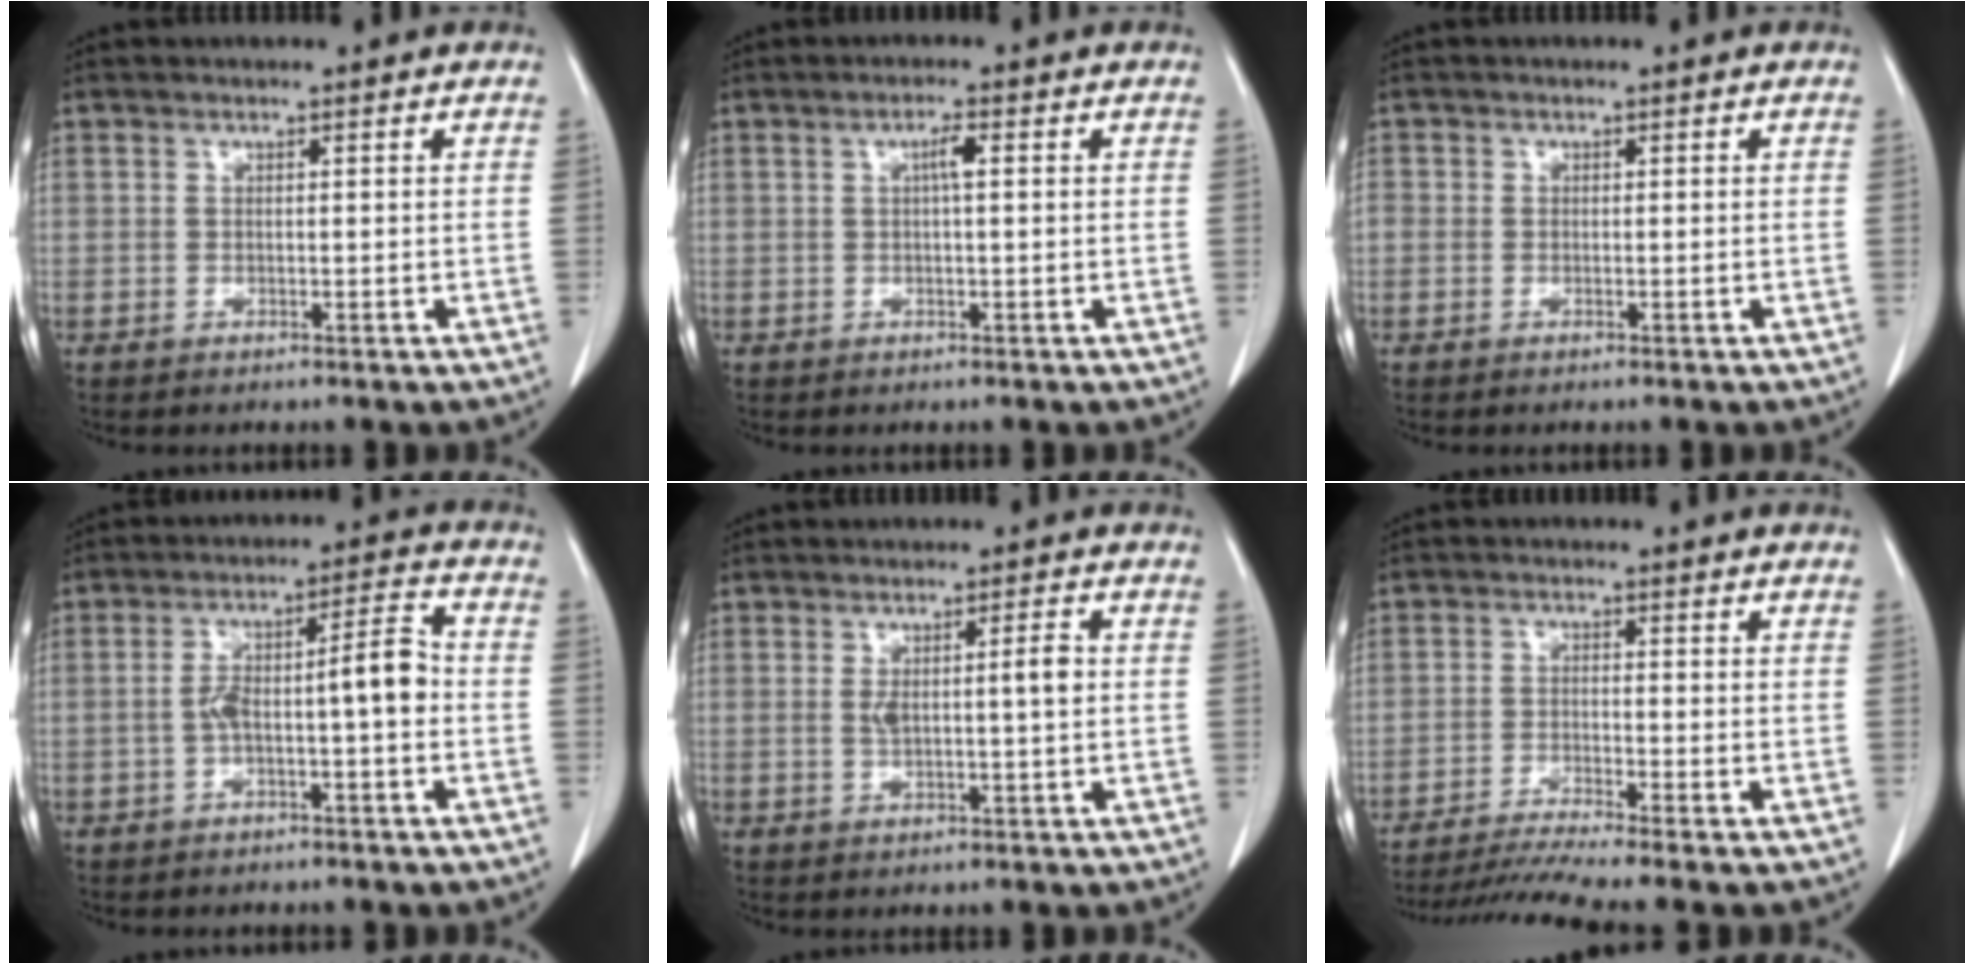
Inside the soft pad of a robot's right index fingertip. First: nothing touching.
{"total": 2.1, "force": [0.4, 0.2, 2.0], "torque": [-0.036, 0.004, 0.006]}
{"total": 1.2, "force": [-0.1, 1.0, 0.6], "torque": [-0.019, 0.009, -0.002]}
{"total": 7.6, "force": [-1.3, 1.3, 7.4], "torque": [-0.125, 0.032, -0.020]}
{"total": 4.0, "force": [0.6, 0.5, 3.9], "torque": [-0.067, 0.007, 0.012]}
{"total": 7.6, "force": [-6.6, -2.0, 3.2], "torque": [-0.051, -0.020, -0.114]}